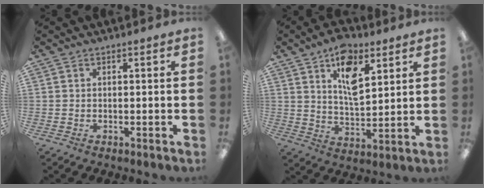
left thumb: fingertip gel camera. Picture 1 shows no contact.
{"total": 11.8, "force": [6.7, 5.7, 7.8], "torque": [-0.118, -0.028, 0.116]}